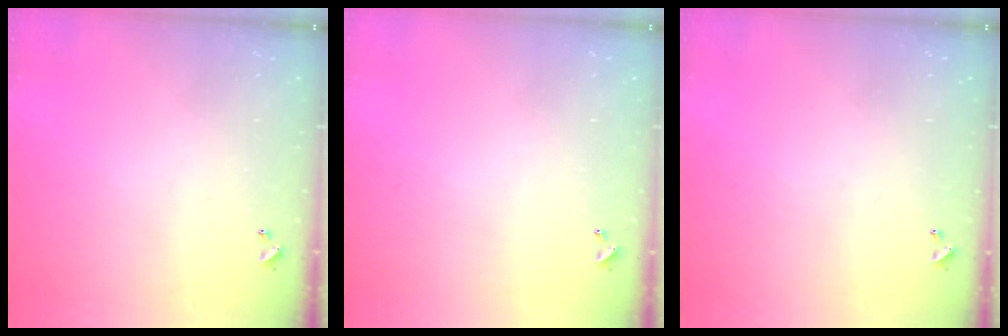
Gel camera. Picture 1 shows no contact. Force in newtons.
{"total": 0.0}
{"total": 0.0}